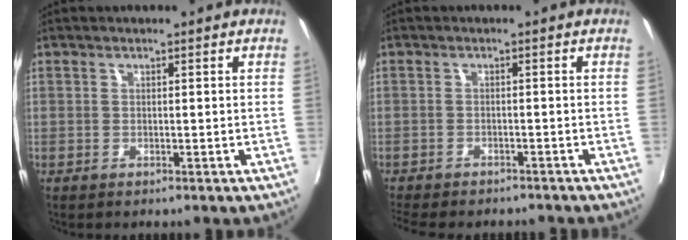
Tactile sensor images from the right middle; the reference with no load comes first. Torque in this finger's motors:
{"motor_torque": [0.97, -1.17, 0.12, 0.04]}